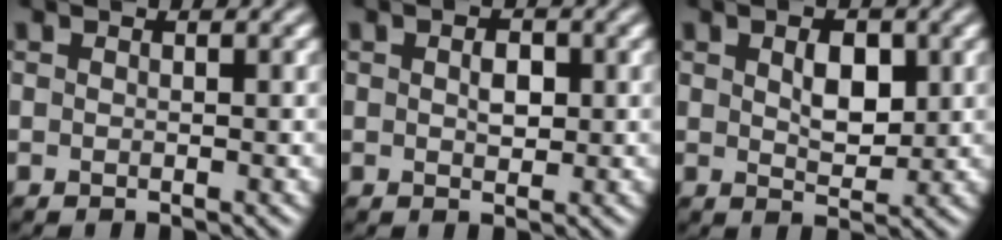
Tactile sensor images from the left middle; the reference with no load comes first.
{"total": 1.8, "force": [0.3, 1.1, 1.5], "torque": [-0.027, 0.002, 0.004]}
{"total": 3.2, "force": [0.9, 1.7, 2.5], "torque": [-0.044, -0.001, 0.015]}